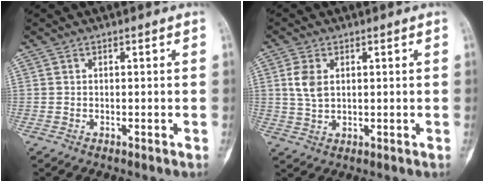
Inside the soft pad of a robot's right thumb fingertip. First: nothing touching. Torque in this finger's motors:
{"motor_torque": [0.67, 0.67, 0.64, 0.00, 0.13]}